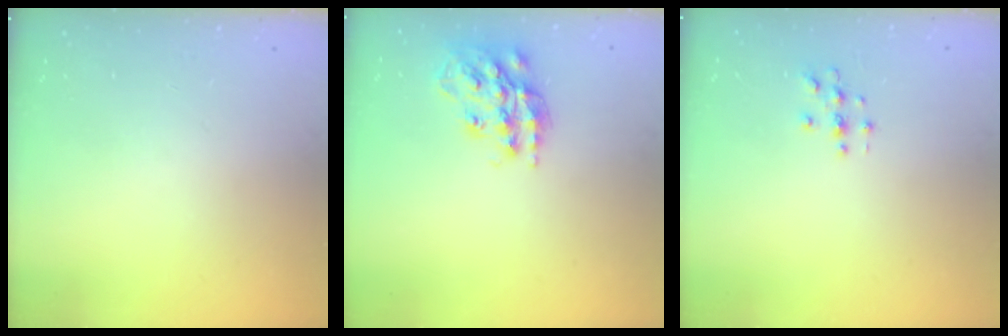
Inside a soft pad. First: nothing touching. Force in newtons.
{"total": 19.7, "press": 19.6, "slide": 1.4}
{"total": 2.9, "press": 2.9, "slide": 0.3}